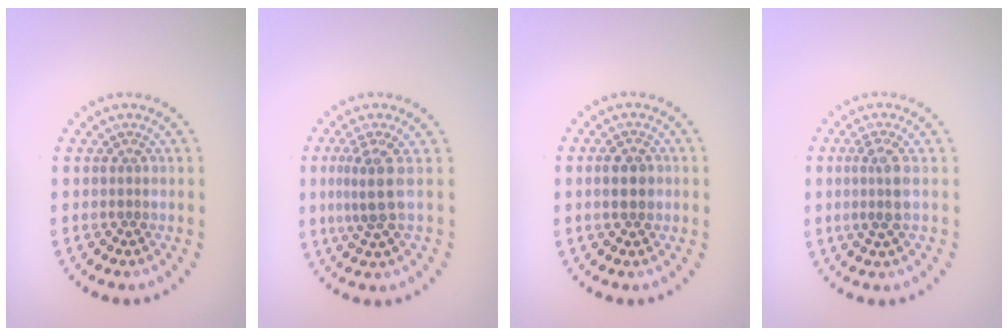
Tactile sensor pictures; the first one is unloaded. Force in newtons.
{"total": 2.8, "press": 2.2, "slide": 1.9}
{"total": 2.3, "press": 2.3, "slide": 0.1}
{"total": 2.2, "press": 1.8, "slide": 1.2}